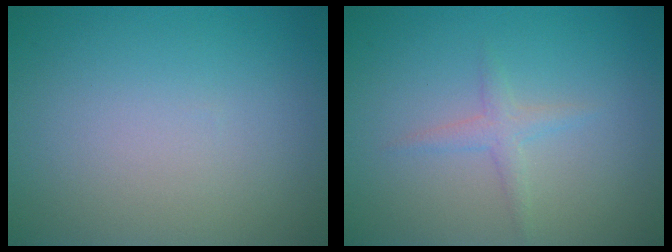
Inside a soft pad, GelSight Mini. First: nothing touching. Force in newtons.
{"total": 1.4, "press": 1.4, "slide": 0.0}